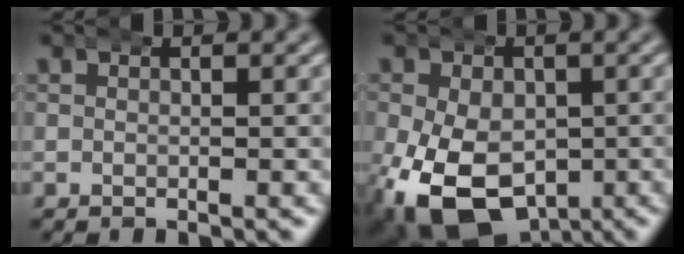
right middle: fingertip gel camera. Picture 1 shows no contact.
{"total": 12.4, "force": [-4.8, 9.0, 7.0], "torque": [-0.163, -0.072, -0.047]}